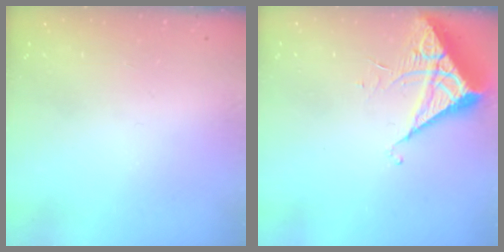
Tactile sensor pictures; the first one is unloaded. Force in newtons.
{"total": 6.3, "press": 6.3, "slide": 0.2}